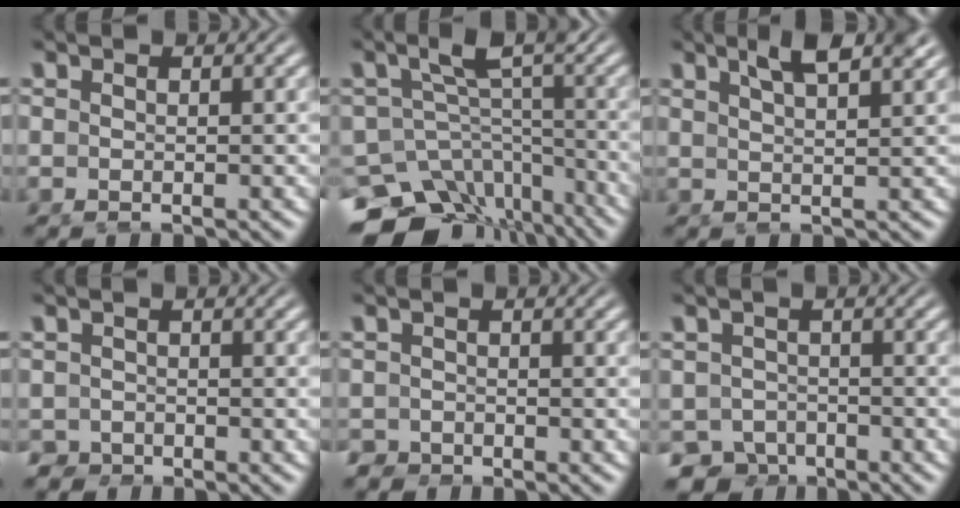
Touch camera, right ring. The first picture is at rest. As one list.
[{"total": 15.7, "force": [-7.0, 11.7, 7.8], "torque": [-0.149, -0.061, -0.107]}, {"total": 4.0, "force": [2.9, 0.4, 2.8], "torque": [-0.036, 0.015, 0.045]}, {"total": 3.0, "force": [-2.4, 1.8, 0.2], "torque": [-0.003, -0.018, -0.043]}, {"total": 2.6, "force": [-2.4, 1.2, 0.0], "torque": [0.003, -0.014, -0.043]}, {"total": 7.1, "force": [-4.6, 5.2, 1.8], "torque": [-0.022, -0.030, -0.077]}]